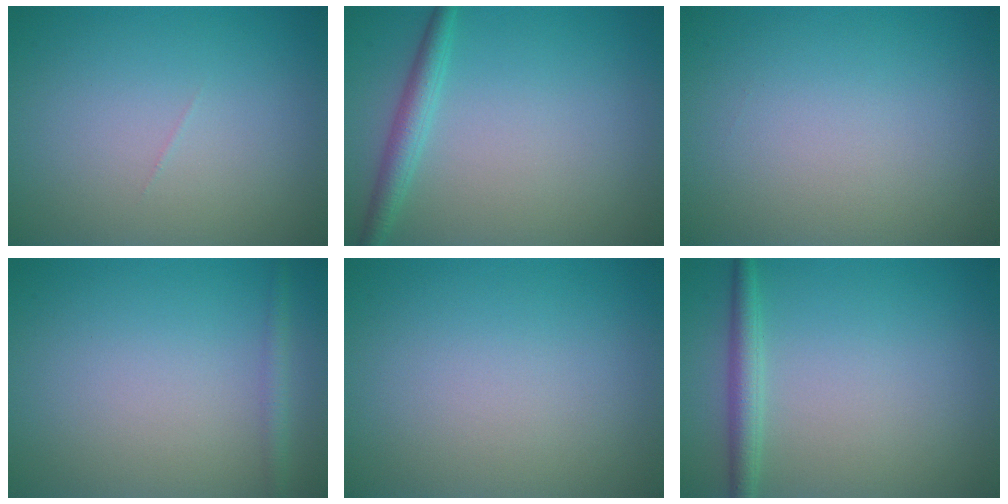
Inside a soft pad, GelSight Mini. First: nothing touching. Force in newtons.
{"total": 2.3, "press": 2.3, "slide": 0.1}
{"total": 0.0}
{"total": 1.3, "press": 1.3, "slide": 0.1}
{"total": 0.0}
{"total": 2.2, "press": 2.2, "slide": 0.1}